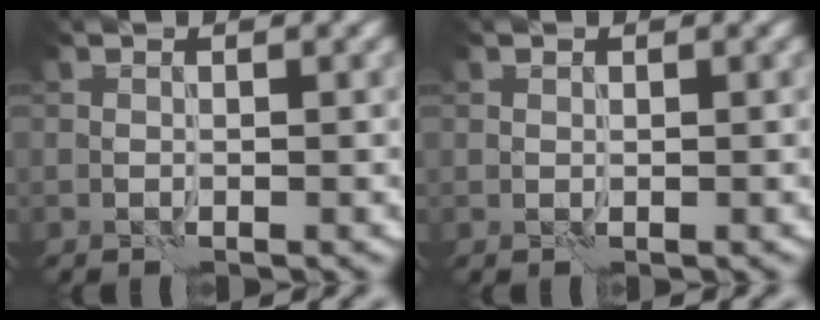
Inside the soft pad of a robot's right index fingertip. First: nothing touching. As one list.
[{"total": 0.5, "force": [0.3, 0.5, 0.1], "torque": [0.003, -0.003, 0.004]}]